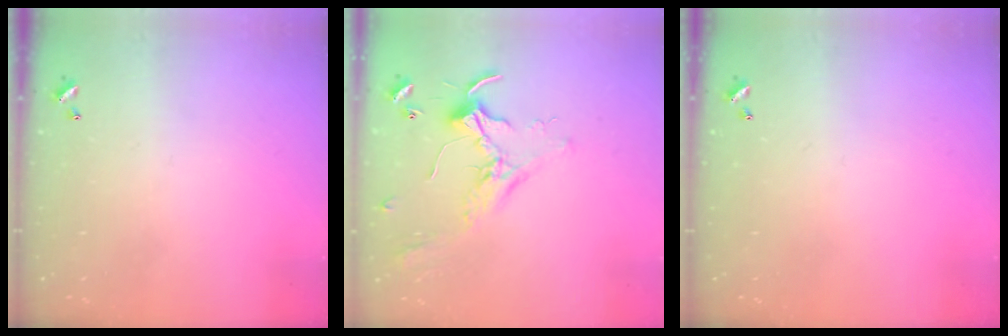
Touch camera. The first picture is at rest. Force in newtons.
{"total": 2.2, "press": 2.1, "slide": 0.4}
{"total": 0.0}